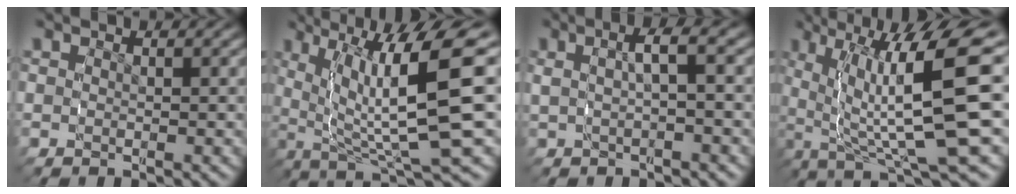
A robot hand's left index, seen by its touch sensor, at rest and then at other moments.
{"total": 11.8, "force": [-0.1, 4.7, 10.8], "torque": [-0.155, 0.001, 0.005]}
{"total": 3.4, "force": [0.4, 1.5, 3.0], "torque": [-0.043, 0.016, 0.004]}
{"total": 13.0, "force": [-0.5, 5.5, 11.8], "torque": [-0.160, 0.005, -0.005]}